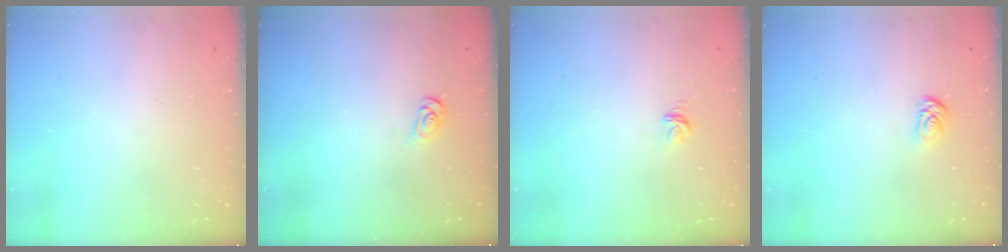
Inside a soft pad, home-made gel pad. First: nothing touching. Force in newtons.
{"total": 2.5, "press": 2.4, "slide": 0.3}
{"total": 3.6, "press": 3.6, "slide": 0.3}
{"total": 3.5, "press": 3.5, "slide": 0.4}